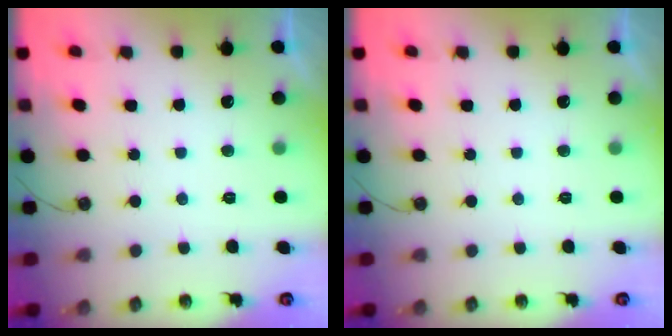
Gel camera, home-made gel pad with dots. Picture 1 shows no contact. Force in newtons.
{"total": 0.0}